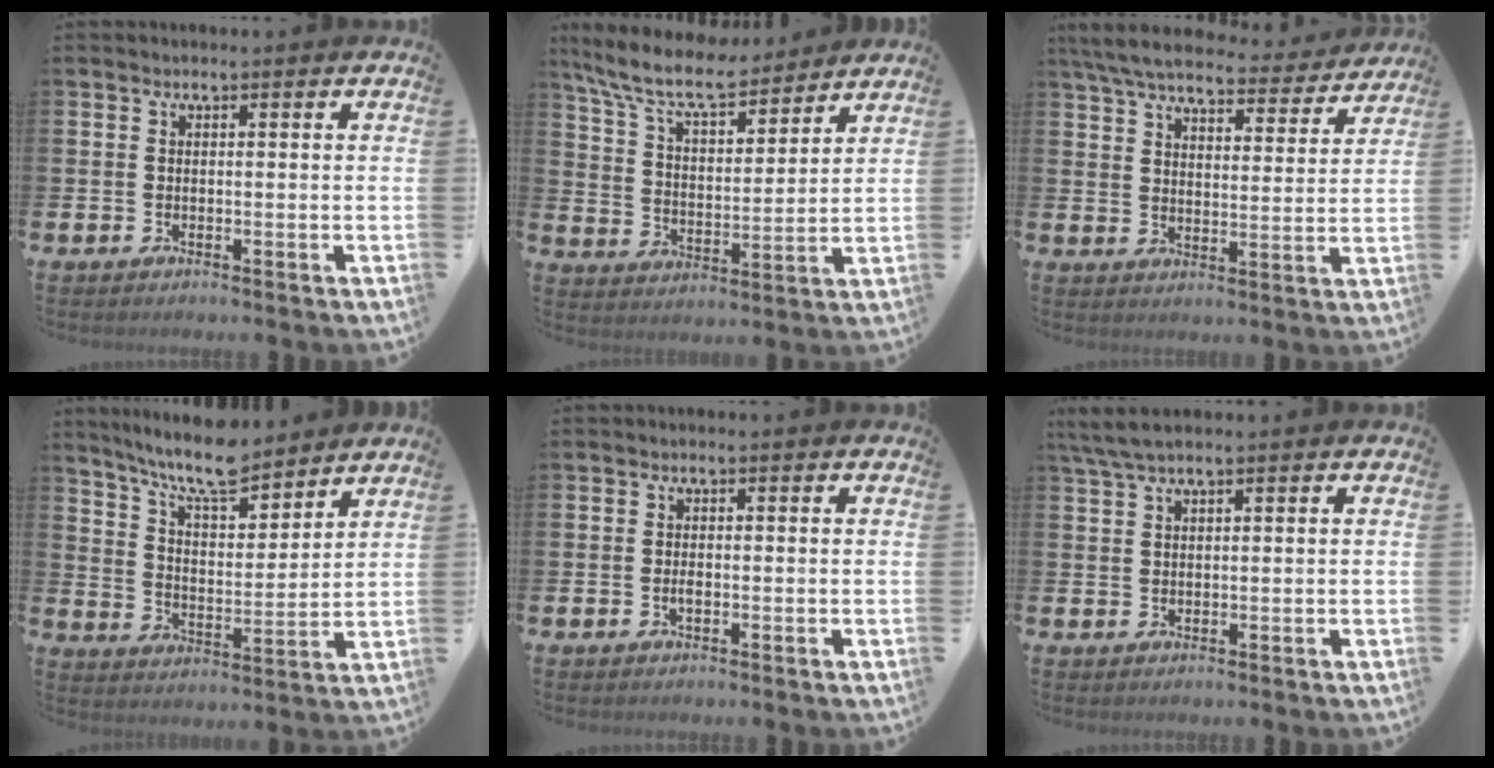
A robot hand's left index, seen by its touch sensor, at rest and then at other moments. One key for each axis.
{"total": 9.4, "fx": 8.4, "fy": 2.3, "fz": 3.6, "tx": -0.111, "ty": -0.043, "tz": 0.150}
{"total": 7.0, "fx": 6.4, "fy": 1.5, "fz": 2.3, "tx": -0.070, "ty": -0.037, "tz": 0.111}
{"total": 9.4, "fx": 8.6, "fy": 1.7, "fz": 3.4, "tx": -0.085, "ty": -0.053, "tz": 0.155}
{"total": 0.9, "fx": -0.3, "fy": 0.4, "fz": 0.8, "tx": -0.023, "ty": 0.002, "tz": -0.004}
{"total": 2.9, "fx": 2.2, "fy": 0.3, "fz": 1.9, "tx": -0.049, "ty": 0.005, "tz": 0.042}